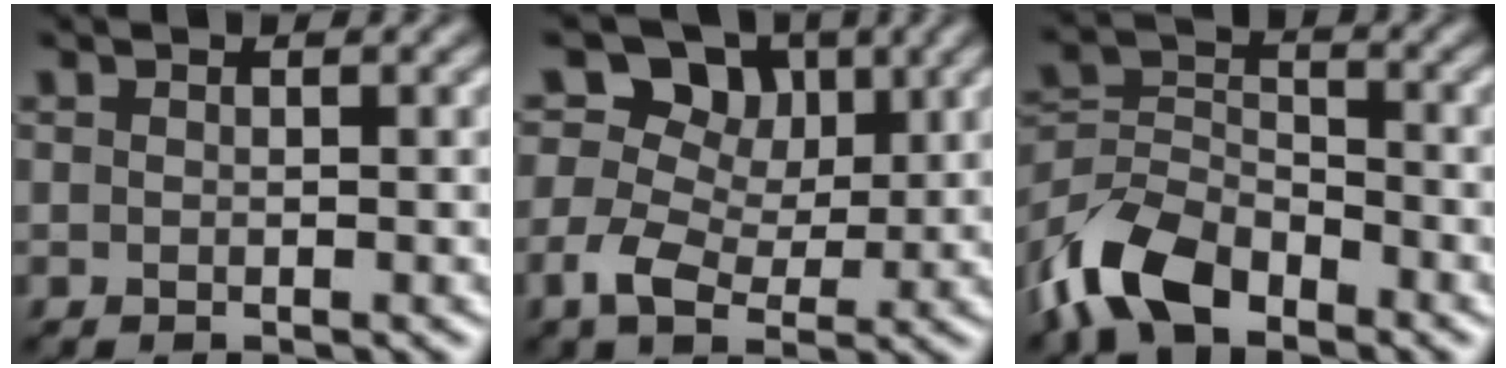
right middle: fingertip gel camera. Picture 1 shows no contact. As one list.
[{"total": 8.6, "force": [2.0, 6.4, 5.5], "torque": [-0.101, 0.017, 0.020]}, {"total": 7.6, "force": [-5.6, 3.7, 3.7], "torque": [-0.078, 0.004, -0.124]}]